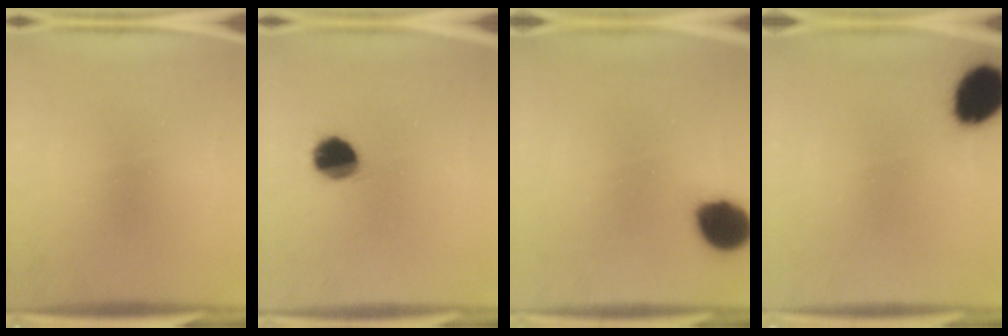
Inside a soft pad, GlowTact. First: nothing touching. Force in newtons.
{"total": 9.2}
{"total": 11.0}
{"total": 12.3}